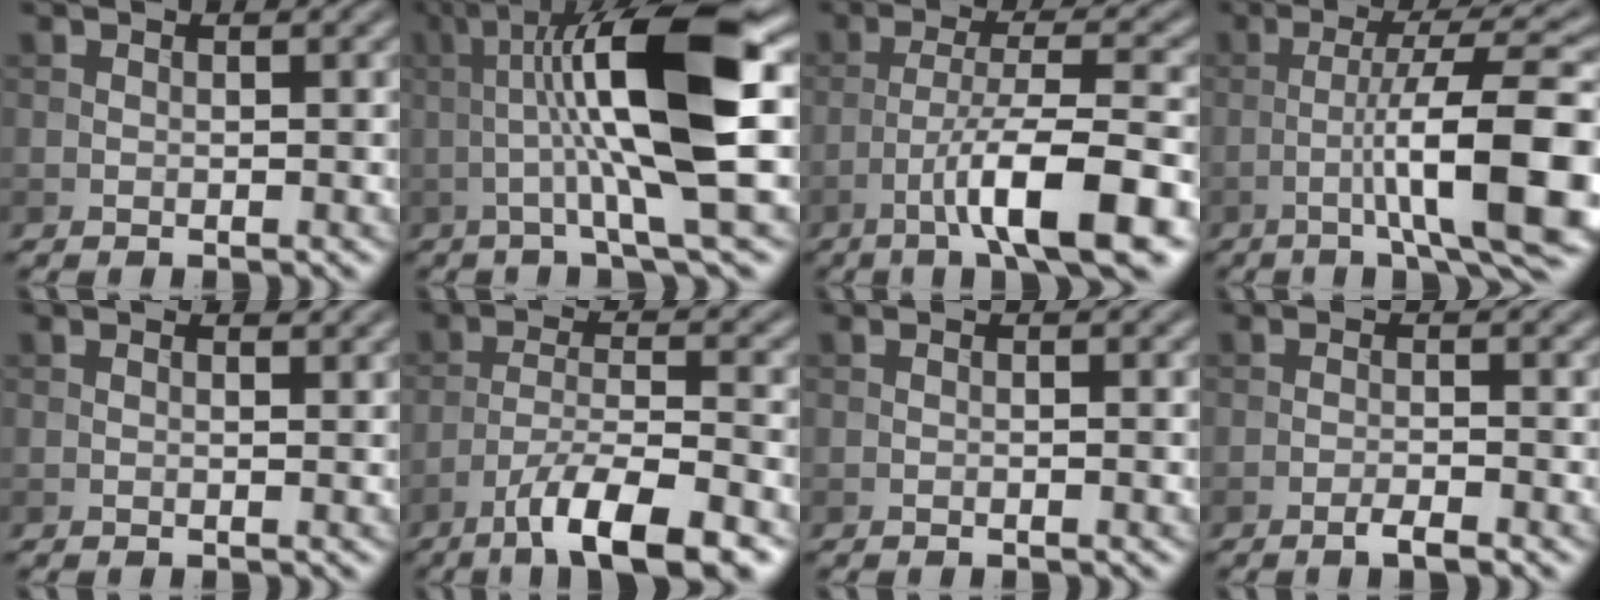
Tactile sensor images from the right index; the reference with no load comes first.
{"total": 11.4, "force": [0.3, 1.9, 11.2], "torque": [-0.178, 0.021, 0.001]}
{"total": 9.4, "force": [-4.6, 1.7, 8.0], "torque": [-0.124, 0.013, -0.075]}
{"total": 11.5, "force": [-2.8, 1.7, 11.0], "torque": [-0.156, 0.023, -0.037]}
{"total": 0.6, "force": [0.5, 0.0, 0.4], "torque": [-0.011, -0.002, 0.003]}
{"total": 8.7, "force": [-5.7, 2.0, 6.2], "torque": [-0.099, 0.003, -0.098]}
{"total": 0.7, "force": [-0.2, 0.1, 0.6], "torque": [-0.008, 0.000, -0.006]}
{"total": 1.7, "force": [-1.1, 0.2, 1.2], "torque": [-0.019, 0.003, -0.023]}